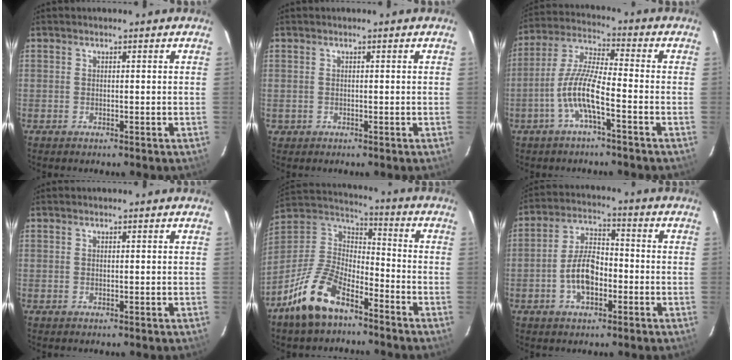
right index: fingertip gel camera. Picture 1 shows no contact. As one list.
[{"total": 1.1, "force": [-0.2, 1.1, 0.0], "torque": [0.001, 0.003, 0.001]}, {"total": 8.8, "force": [-3.8, 1.2, 7.9], "torque": [-0.176, 0.006, -0.076]}, {"total": 0.0}, {"total": 15.7, "force": [-10.2, 7.3, 9.5], "torque": [-0.205, 0.009, -0.192]}, {"total": 8.4, "force": [-2.7, 4.4, 6.7], "torque": [-0.132, 0.016, -0.044]}]